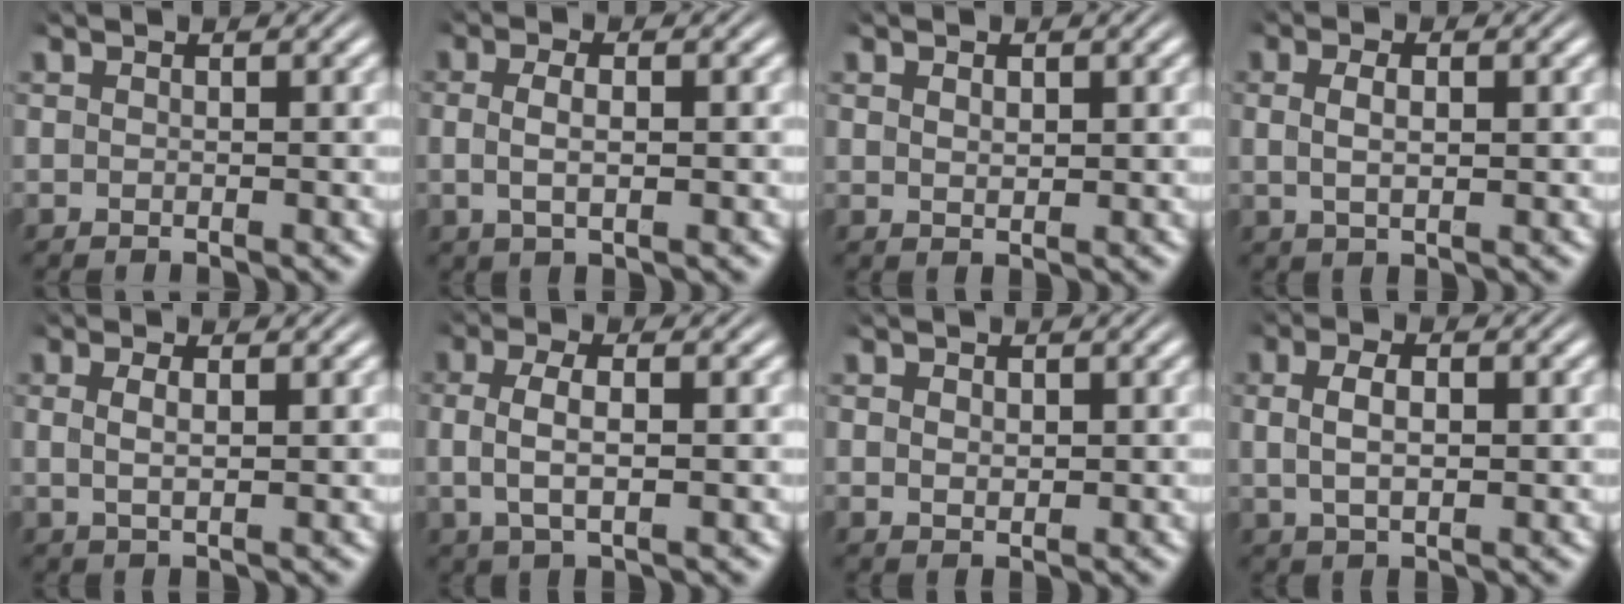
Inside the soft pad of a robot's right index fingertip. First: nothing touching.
{"total": 2.5, "force": [0.0, 1.0, 2.4], "torque": [-0.048, -0.006, 0.005]}
{"total": 0.8, "force": [0.5, 0.1, 0.7], "torque": [-0.009, -0.009, 0.020]}
{"total": 2.5, "force": [0.4, 1.0, 2.2], "torque": [-0.040, -0.004, 0.013]}
{"total": 2.0, "force": [0.5, 0.6, 1.9], "torque": [-0.037, -0.007, 0.016]}
{"total": 4.3, "force": [0.5, 2.0, 3.7], "torque": [-0.077, 0.000, 0.012]}
{"total": 1.1, "force": [0.2, 0.6, 0.9], "torque": [-0.014, -0.012, 0.015]}
{"total": 3.8, "force": [0.5, 2.1, 3.1], "torque": [-0.058, 0.001, 0.013]}